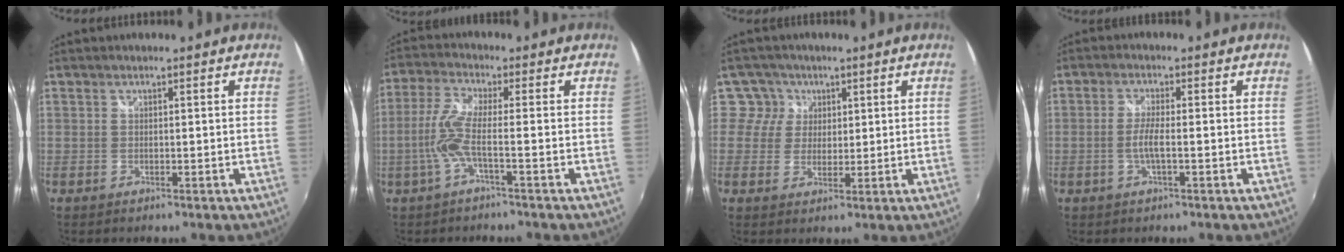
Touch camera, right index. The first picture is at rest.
{"total": 6.1, "force": [-2.0, -0.1, 5.8], "torque": [-0.135, -0.003, -0.036]}
{"total": 4.7, "force": [1.7, 4.3, -0.1], "torque": [0.023, 0.008, 0.022]}
{"total": 3.3, "force": [-0.9, 0.1, 3.1], "torque": [-0.063, -0.002, -0.019]}